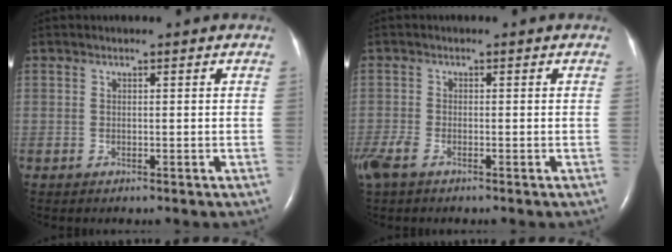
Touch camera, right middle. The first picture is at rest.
{"total": 4.2, "force": [-2.8, 1.6, 2.7], "torque": [-0.070, -0.011, -0.056]}